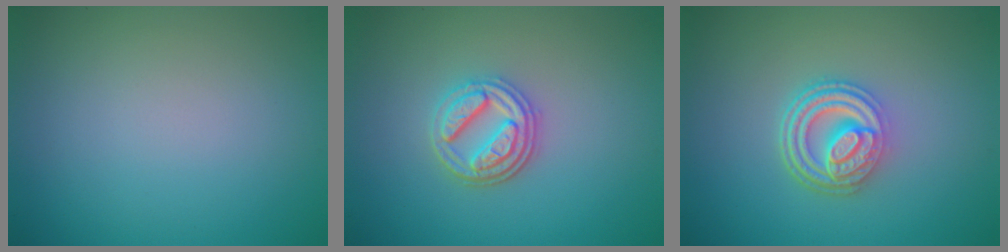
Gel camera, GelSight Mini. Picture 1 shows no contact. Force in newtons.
{"total": 3.6, "press": 3.1, "slide": 1.8}
{"total": 4.9, "press": 3.7, "slide": 3.2}